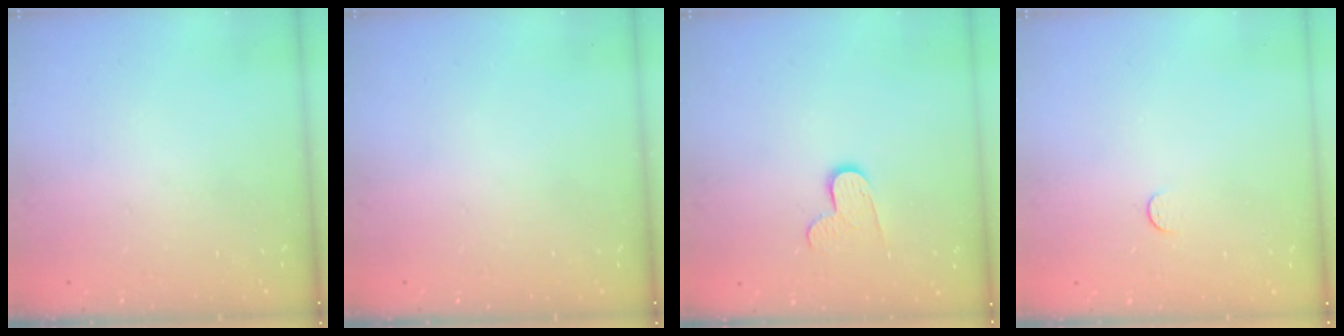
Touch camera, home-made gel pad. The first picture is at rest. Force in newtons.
{"total": 0.0}
{"total": 7.1, "press": 7.1, "slide": 0.5}
{"total": 3.0, "press": 3.0, "slide": 0.3}